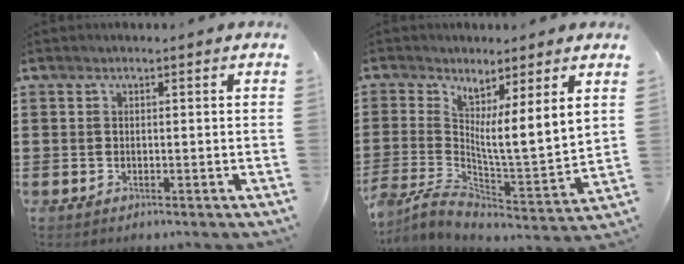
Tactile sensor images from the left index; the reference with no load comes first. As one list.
[{"total": 5.3, "force": [2.9, 0.0, 4.4], "torque": [-0.095, -0.038, 0.043]}]